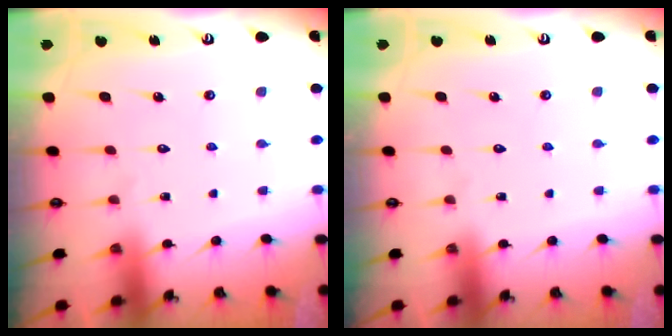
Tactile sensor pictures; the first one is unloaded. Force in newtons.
{"total": 0.0}